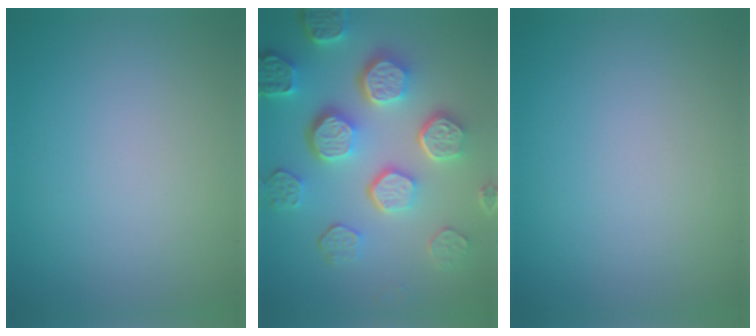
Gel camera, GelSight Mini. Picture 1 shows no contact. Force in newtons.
{"total": 8.1, "press": 6.1, "slide": 5.3}
{"total": 0.0}